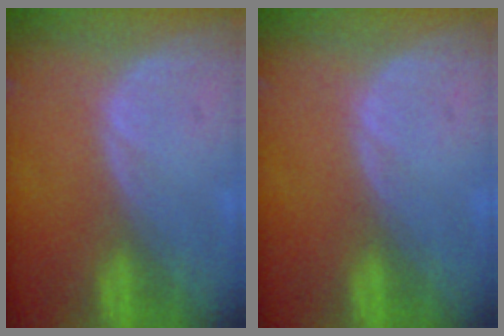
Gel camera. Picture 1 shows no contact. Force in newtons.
{"total": 0.0}